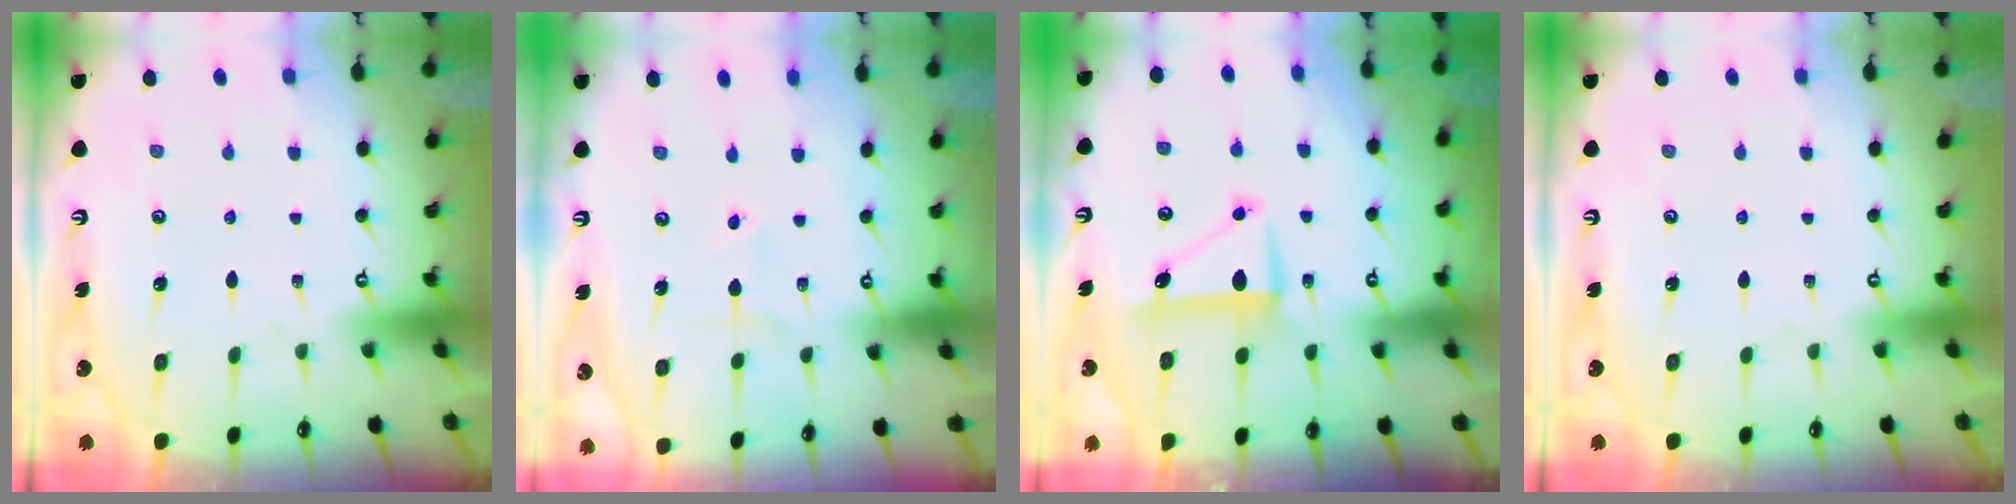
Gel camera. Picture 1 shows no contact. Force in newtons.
{"total": 1.8, "press": 1.8, "slide": 0.2}
{"total": 8.2, "press": 8.2, "slide": 0.2}
{"total": 0.0}